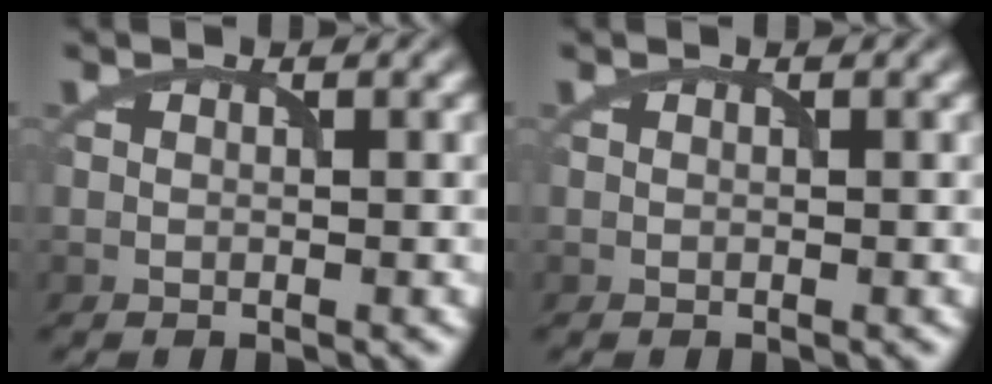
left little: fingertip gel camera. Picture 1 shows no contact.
{"total": 0.0}